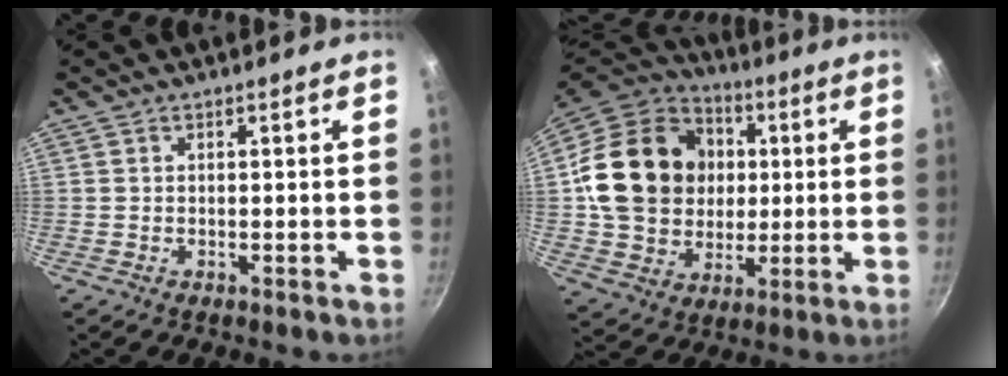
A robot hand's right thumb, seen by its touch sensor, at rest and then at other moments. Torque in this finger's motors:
{"motor_torque": [0.95, 4.05, 1.36, -0.46, 0.19]}